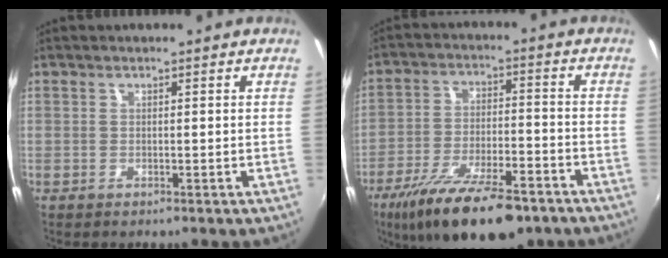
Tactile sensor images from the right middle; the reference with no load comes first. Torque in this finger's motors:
{"motor_torque": [1.18, -0.95, 0.33, 0.15]}